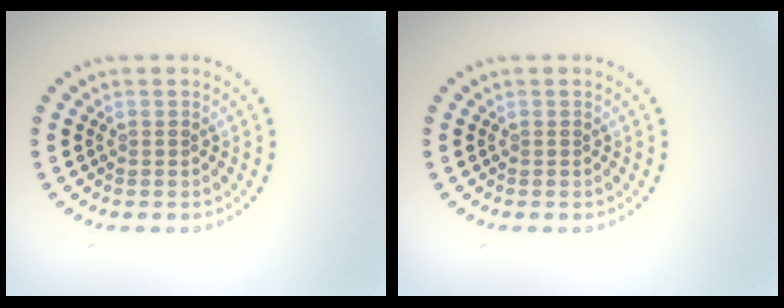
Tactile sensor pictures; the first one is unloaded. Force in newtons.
{"total": 0.0}